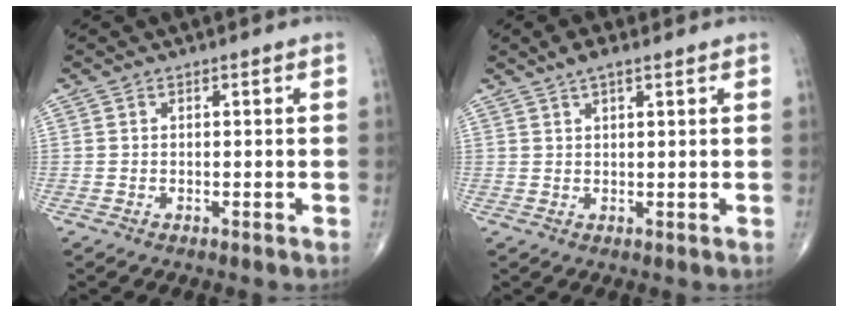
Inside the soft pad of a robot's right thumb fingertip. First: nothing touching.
{"total": 3.1, "force": [2.2, 0.8, 2.1], "torque": [-0.038, 0.001, 0.038]}